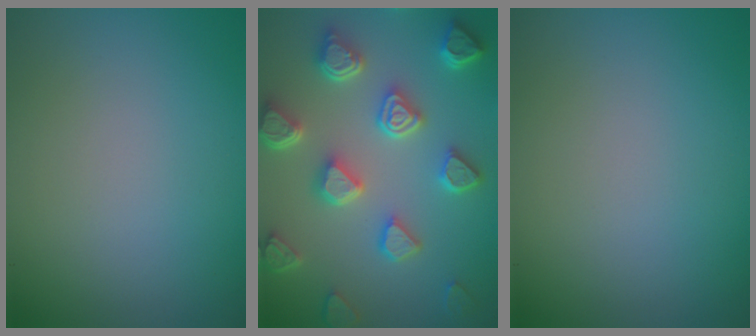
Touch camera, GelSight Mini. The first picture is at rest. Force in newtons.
{"total": 7.0, "press": 5.7, "slide": 4.1}
{"total": 0.0}